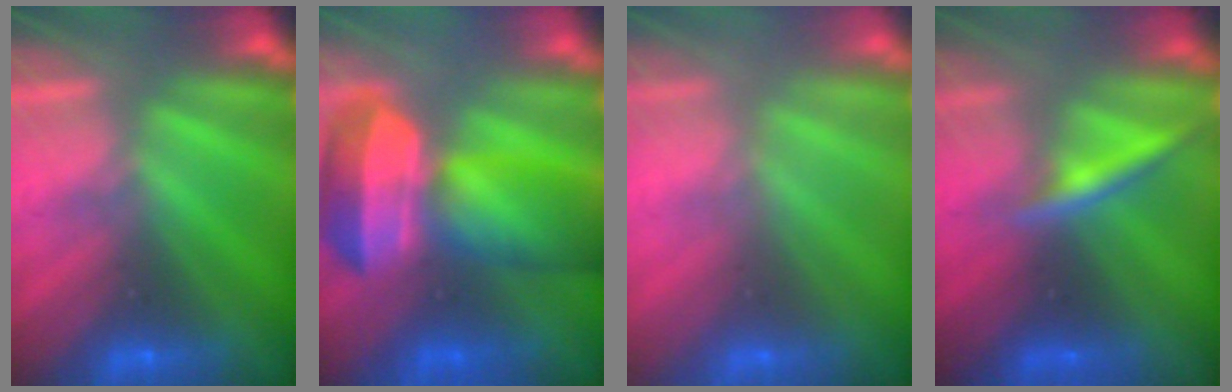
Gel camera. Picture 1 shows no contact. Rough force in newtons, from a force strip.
{"total": 9.2}
{"total": 2.5}
{"total": 2.4}